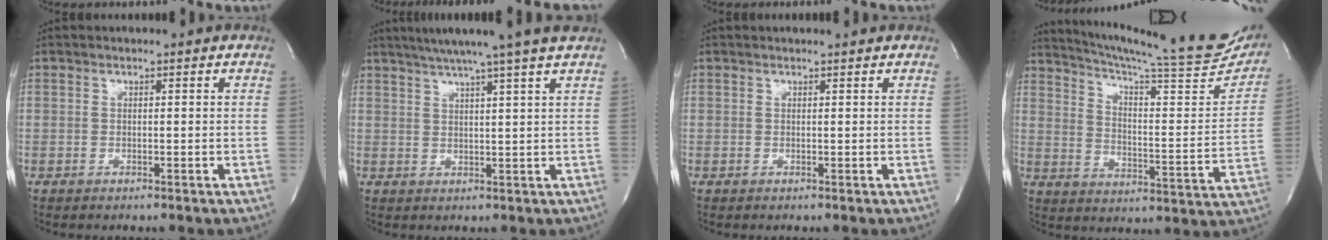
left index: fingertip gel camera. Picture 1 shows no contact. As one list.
[{"total": 10.6, "force": [8.7, -2.1, 5.7], "torque": [-0.091, 0.001, 0.112]}, {"total": 1.8, "force": [1.7, -0.1, 0.4], "torque": [-0.009, 0.007, 0.020]}, {"total": 24.1, "force": [22.0, 1.3, 9.9], "torque": [-0.152, -0.071, 0.286]}]